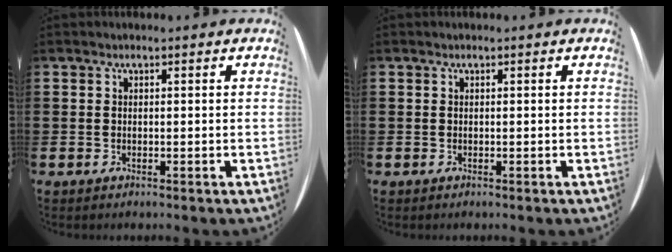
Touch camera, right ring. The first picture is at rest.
{"total": 0.0}